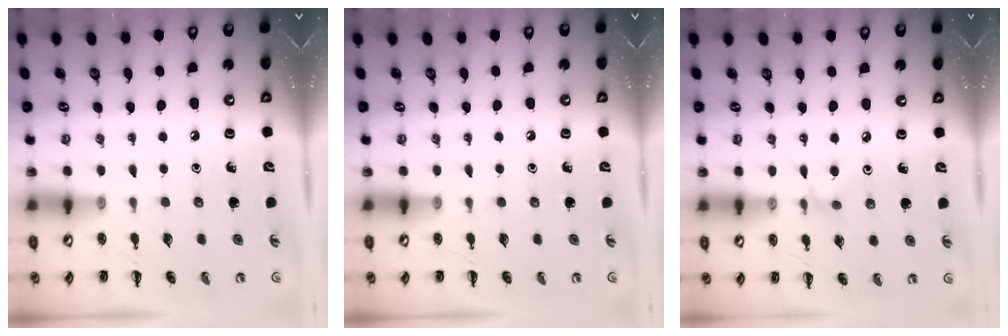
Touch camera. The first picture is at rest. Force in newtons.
{"total": 0.0}
{"total": 3.1, "press": 2.8, "slide": 1.2}